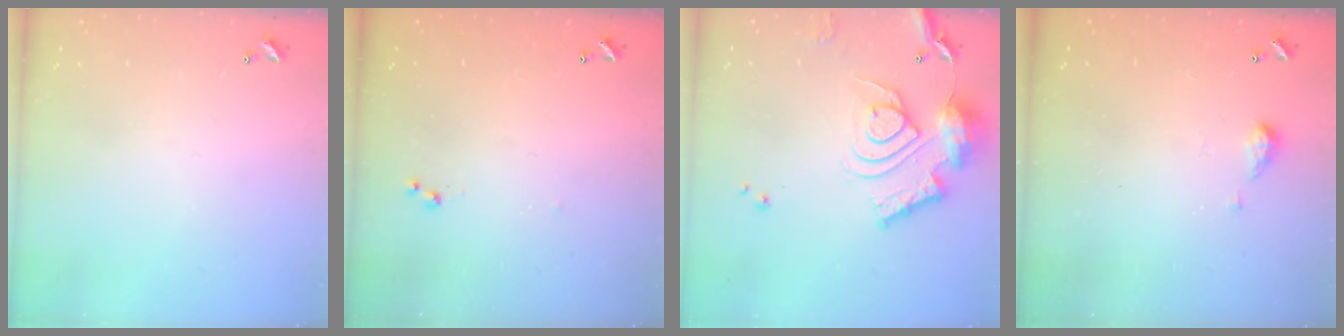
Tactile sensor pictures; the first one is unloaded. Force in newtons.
{"total": 4.8, "press": 4.7, "slide": 0.4}
{"total": 15.8, "press": 15.8, "slide": 1.0}
{"total": 3.1, "press": 3.1, "slide": 0.6}